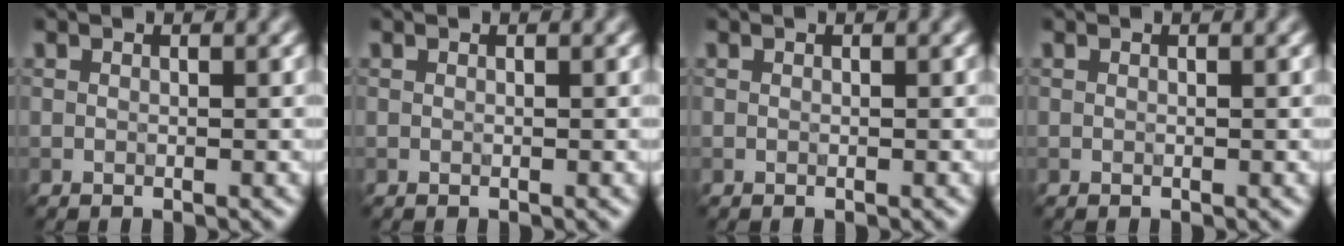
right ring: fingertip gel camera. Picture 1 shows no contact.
{"total": 0.0}
{"total": 0.0}
{"total": 0.0}